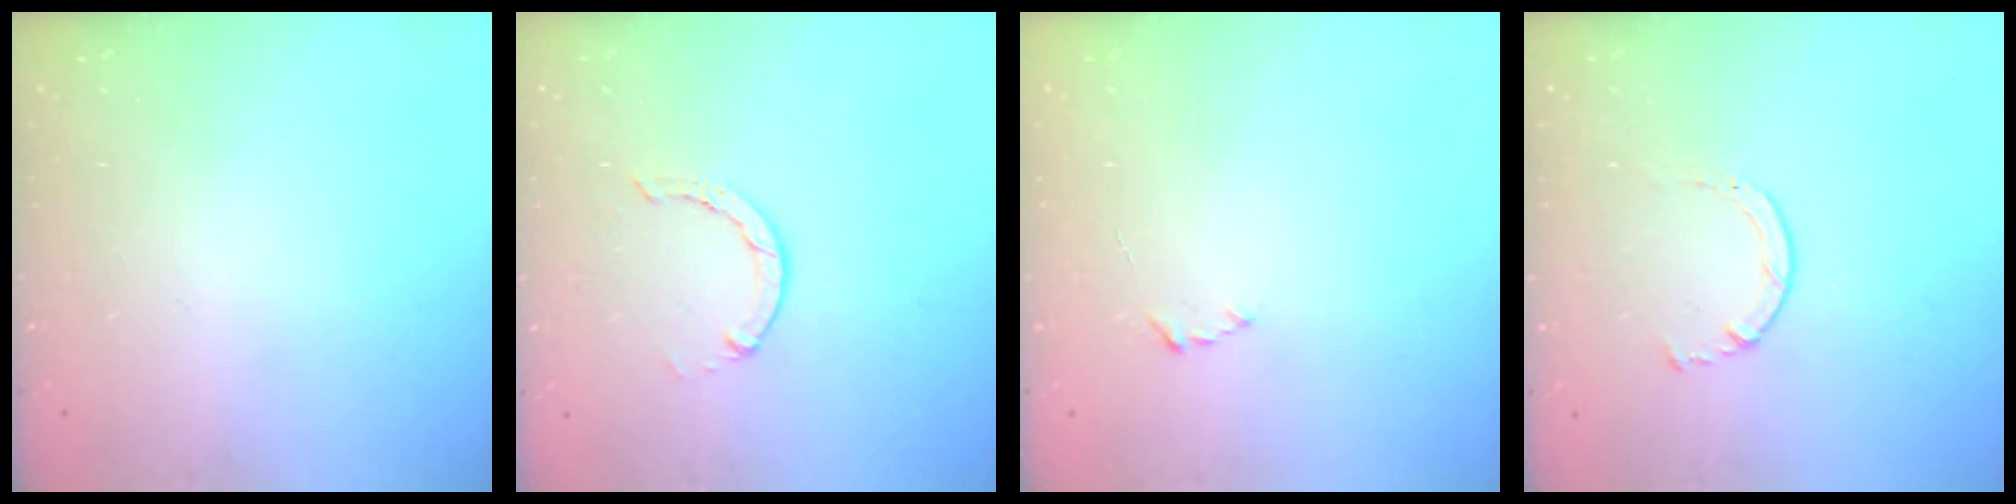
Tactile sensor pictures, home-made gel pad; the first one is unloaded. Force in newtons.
{"total": 1.3, "press": 1.2, "slide": 0.3}
{"total": 2.2, "press": 2.1, "slide": 0.3}
{"total": 2.0, "press": 1.9, "slide": 0.3}